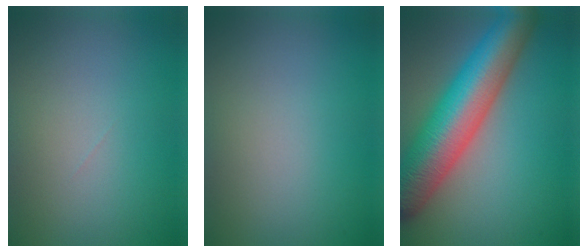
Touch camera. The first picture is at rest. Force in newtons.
{"total": 0.0}
{"total": 11.7, "press": 11.7, "slide": 0.5}